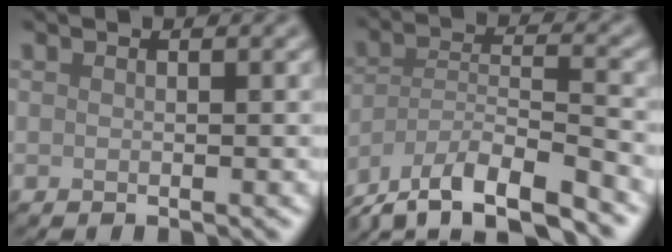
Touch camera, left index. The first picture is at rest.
{"total": 10.0, "force": [-8.5, 2.4, 4.7], "torque": [-0.074, -0.013, -0.144]}